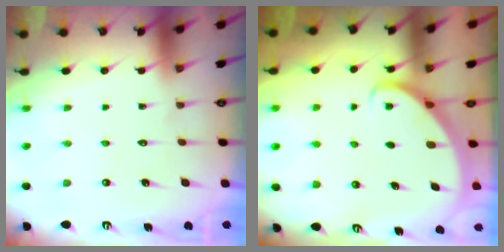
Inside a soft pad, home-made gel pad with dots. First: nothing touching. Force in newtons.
{"total": 2.9, "press": 2.9, "slide": 0.2}